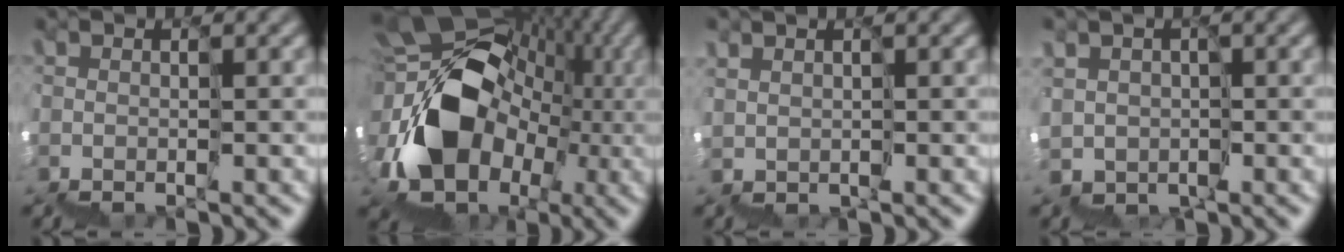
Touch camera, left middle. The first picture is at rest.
{"total": 13.0, "force": [0.1, 10.3, 7.9], "torque": [-0.134, 0.012, 0.013]}
{"total": 1.8, "force": [0.8, 1.1, 1.2], "torque": [-0.010, -0.001, 0.017]}
{"total": 2.7, "force": [0.2, 2.7, -0.3], "torque": [0.019, 0.017, 0.008]}